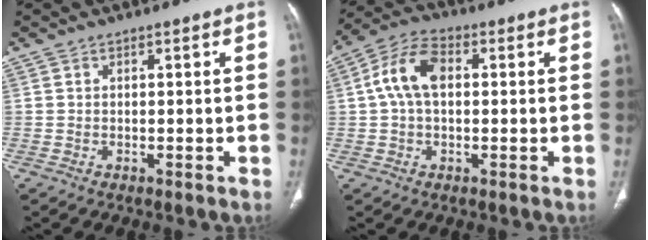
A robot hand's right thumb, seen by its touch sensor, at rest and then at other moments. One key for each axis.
{"total": 9.0, "fx": 1.2, "fy": 5.4, "fz": 7.1, "tx": -0.141, "ty": 0.027, "tz": 0.018}